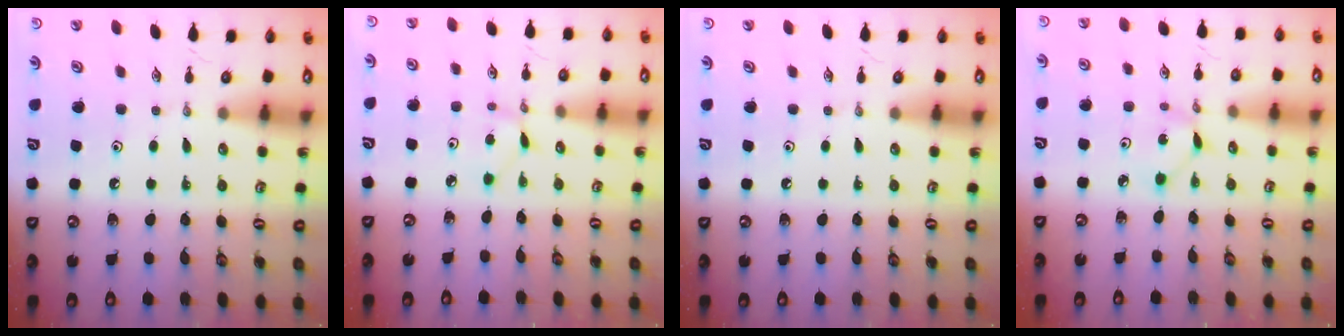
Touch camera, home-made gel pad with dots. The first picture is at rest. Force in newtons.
{"total": 1.9, "press": 1.9, "slide": 0.2}
{"total": 0.0}
{"total": 2.5, "press": 2.5, "slide": 0.2}